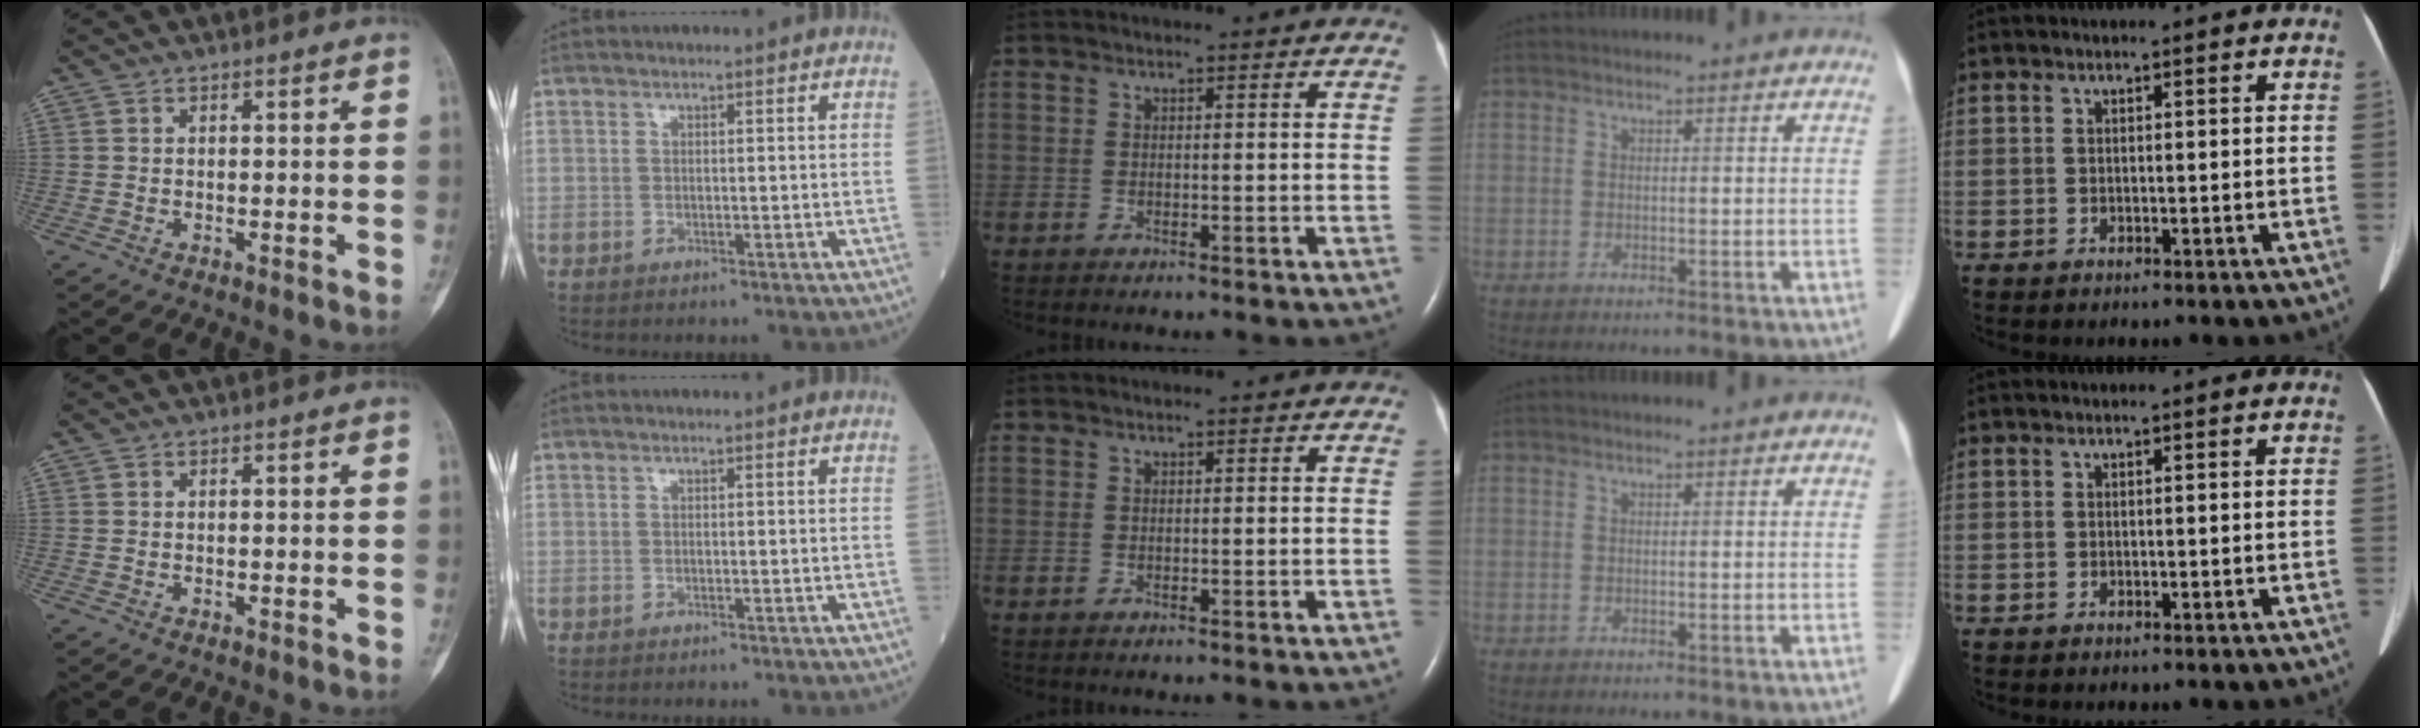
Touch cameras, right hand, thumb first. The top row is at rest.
{}